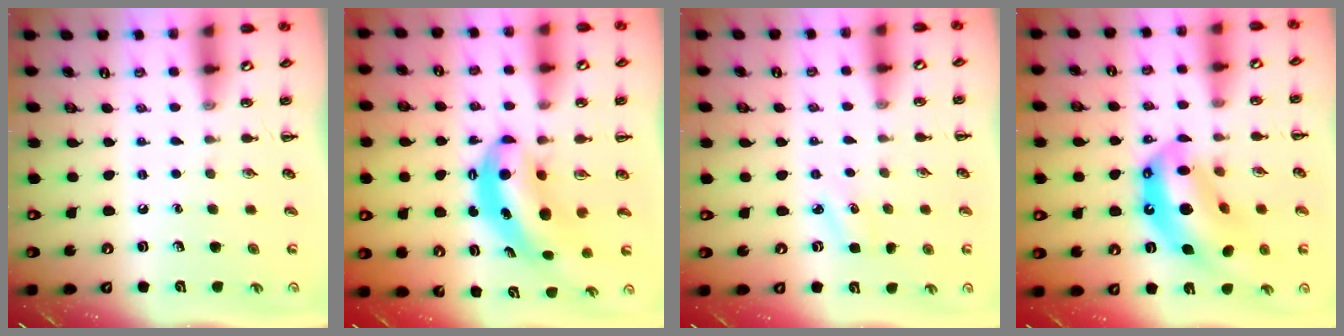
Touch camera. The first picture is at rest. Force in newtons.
{"total": 7.4, "press": 7.2, "slide": 1.7}
{"total": 3.7, "press": 3.6, "slide": 0.9}
{"total": 16.4, "press": 15.7, "slide": 4.7}